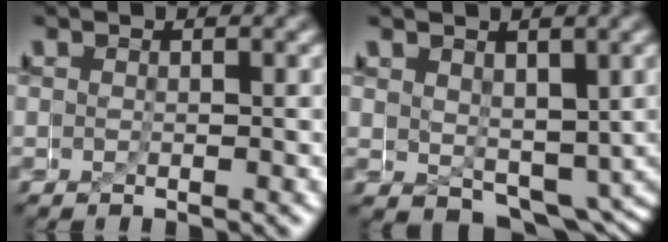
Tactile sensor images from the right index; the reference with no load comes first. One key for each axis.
{"total": 3.5, "fx": -1.8, "fy": 2.4, "fz": 1.8, "tx": -0.038, "ty": -0.026, "tz": -0.018}